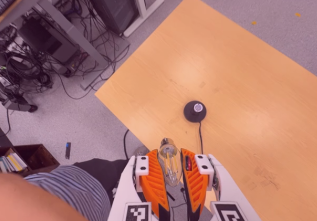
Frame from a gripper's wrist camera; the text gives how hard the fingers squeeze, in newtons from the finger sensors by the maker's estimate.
{"total": 21.0, "left": 26.3, "right": 15.6}